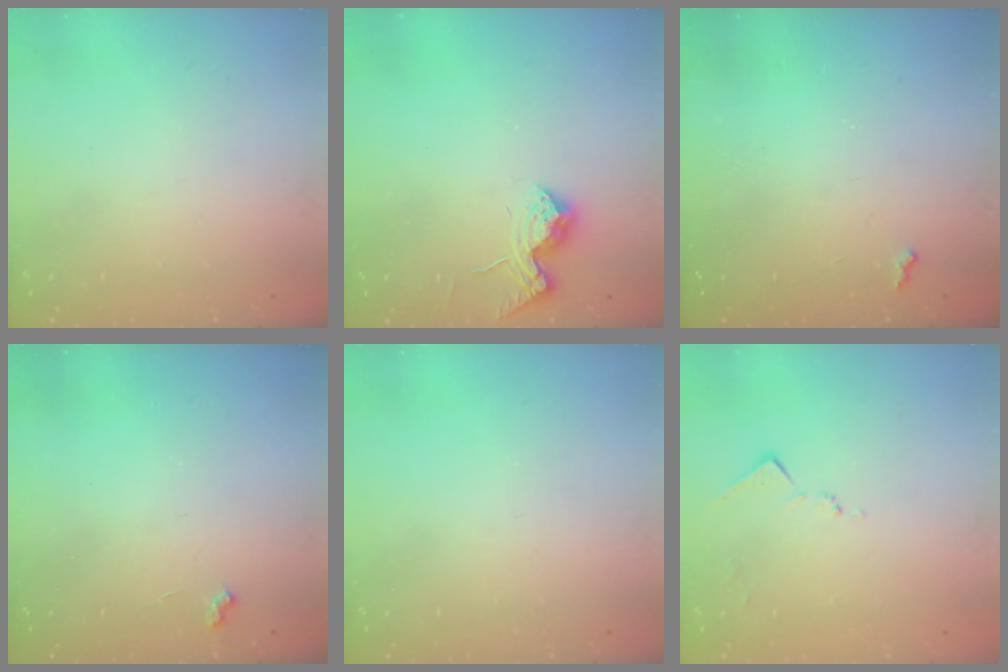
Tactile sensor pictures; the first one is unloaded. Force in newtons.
{"total": 12.1, "press": 12.1, "slide": 0.5}
{"total": 2.7, "press": 2.7, "slide": 0.5}
{"total": 2.9, "press": 2.8, "slide": 0.6}
{"total": 0.0}
{"total": 7.3, "press": 7.2, "slide": 0.7}